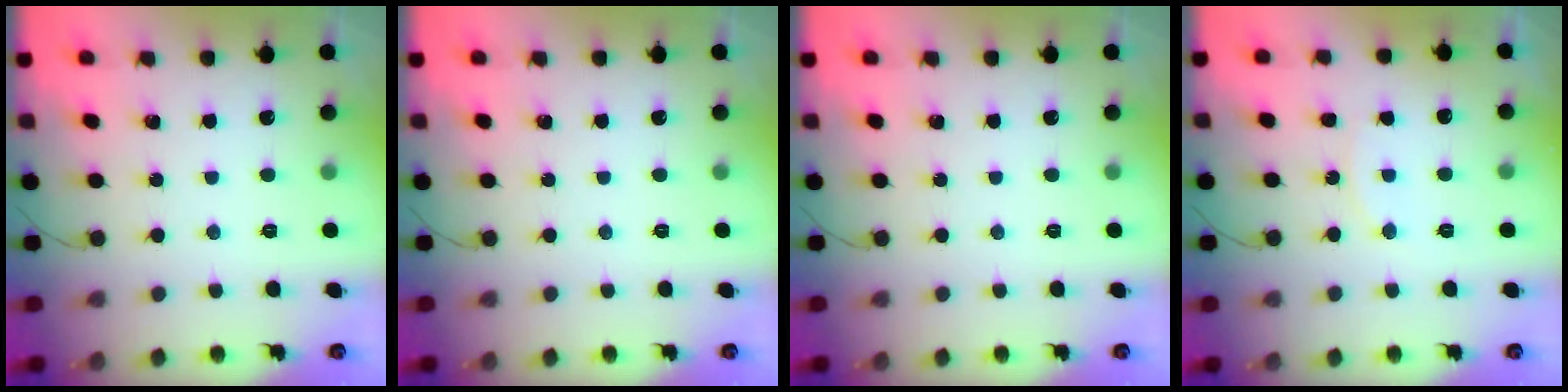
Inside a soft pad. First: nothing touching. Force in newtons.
{"total": 0.0}
{"total": 0.0}
{"total": 6.3, "press": 6.3, "slide": 0.5}